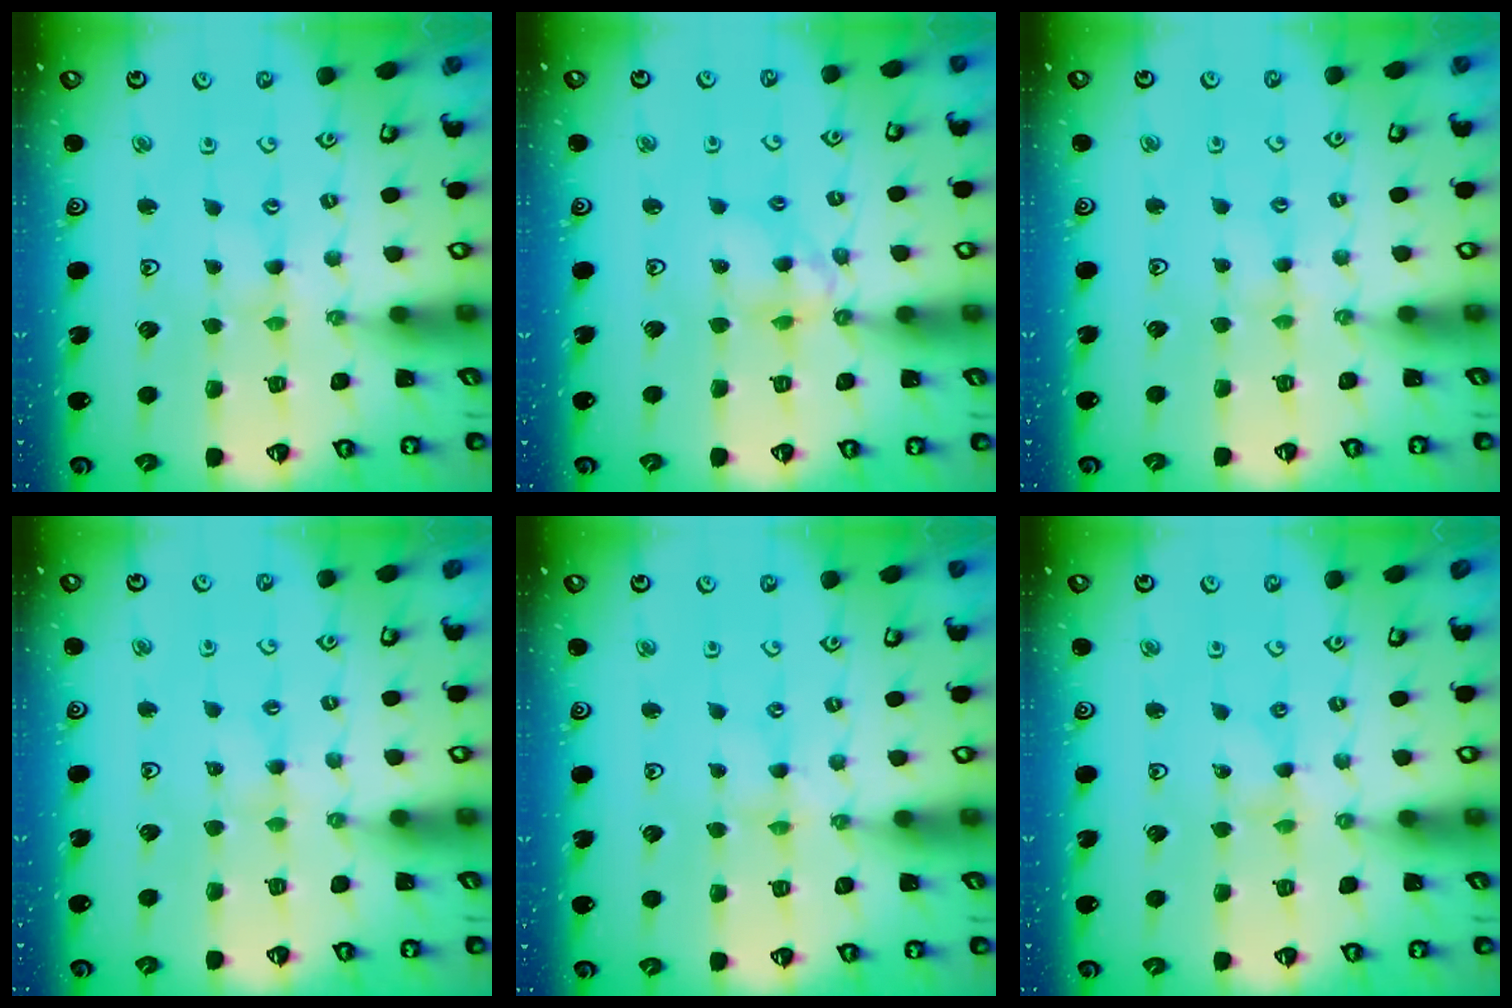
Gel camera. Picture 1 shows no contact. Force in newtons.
{"total": 8.2, "press": 8.2, "slide": 0.6}
{"total": 2.1, "press": 2.1, "slide": 0.3}
{"total": 1.5, "press": 1.5, "slide": 0.3}
{"total": 0.0}
{"total": 0.0}